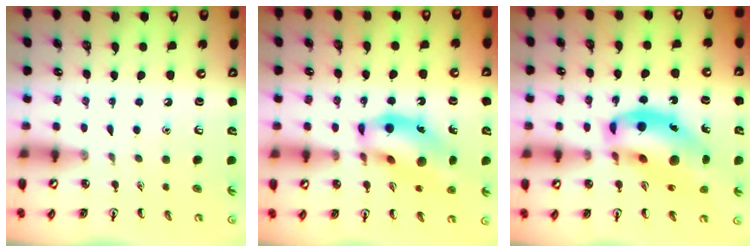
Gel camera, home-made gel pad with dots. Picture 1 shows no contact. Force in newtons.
{"total": 15.9, "press": 15.6, "slide": 2.6}
{"total": 16.7, "press": 16.2, "slide": 4.4}